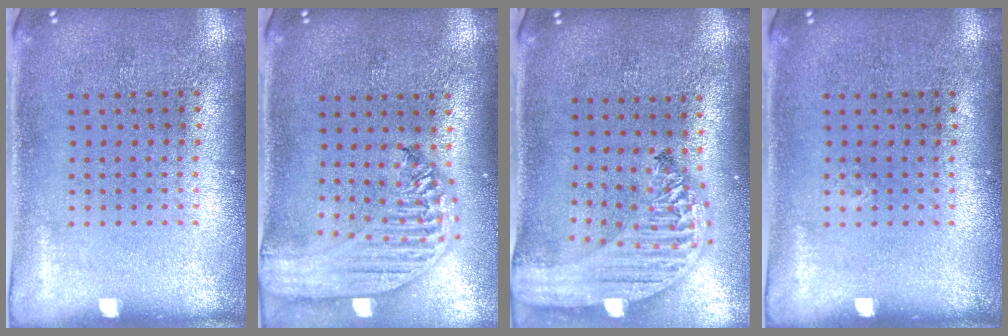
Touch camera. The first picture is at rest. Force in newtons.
{"total": 2.7, "press": 2.2, "slide": 1.5}
{"total": 2.8, "press": 2.3, "slide": 1.7}
{"total": 0.0}